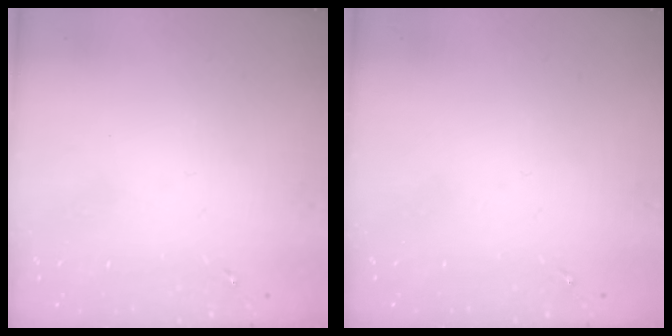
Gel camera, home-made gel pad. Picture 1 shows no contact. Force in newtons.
{"total": 0.0}